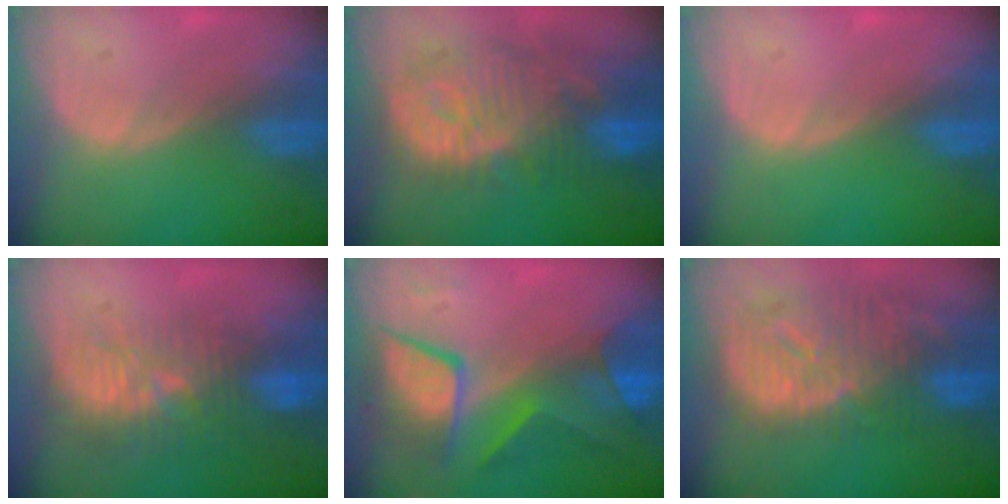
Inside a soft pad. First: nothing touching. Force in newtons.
{"total": 12.6, "press": 11.1, "slide": 5.9}
{"total": 0.0}
{"total": 9.5, "press": 9.1, "slide": 2.8}
{"total": 8.6, "press": 8.5, "slide": 0.4}
{"total": 12.4, "press": 10.7, "slide": 6.3}